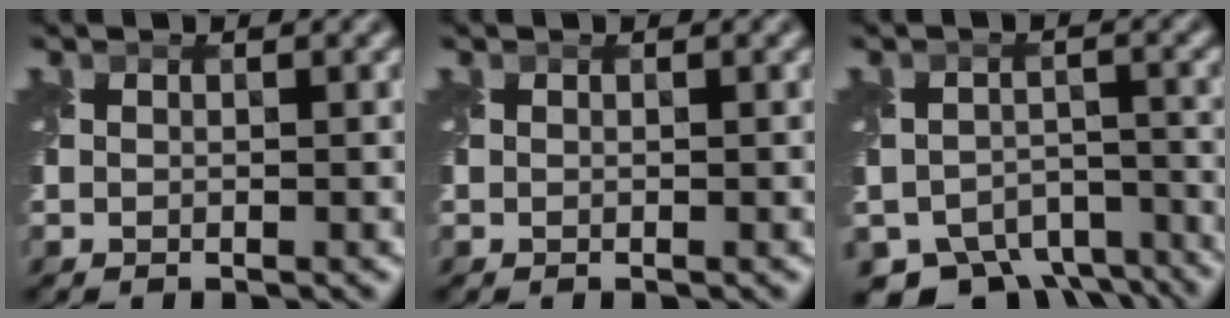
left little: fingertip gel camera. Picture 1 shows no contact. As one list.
[{"total": 0.0}, {"total": 10.3, "force": [-8.6, 4.9, 2.9], "torque": [-0.032, -0.016, -0.116]}]